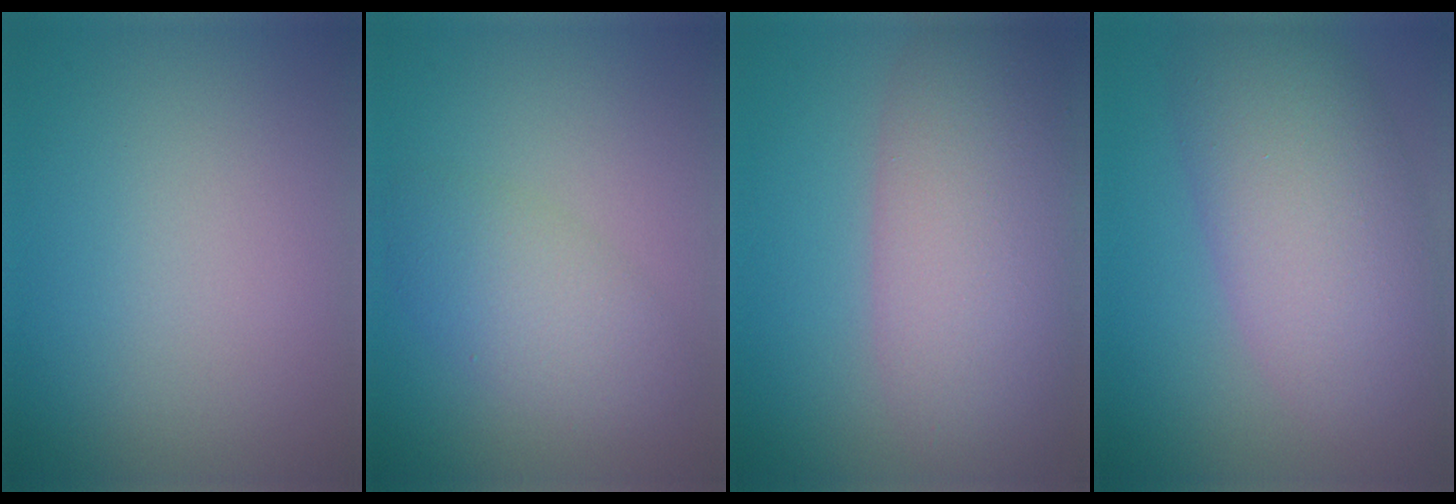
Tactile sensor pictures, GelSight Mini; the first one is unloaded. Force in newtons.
{"total": 3.9, "press": 3.9, "slide": 0.2}
{"total": 8.7, "press": 8.7, "slide": 0.7}
{"total": 10.0, "press": 10.0, "slide": 0.6}